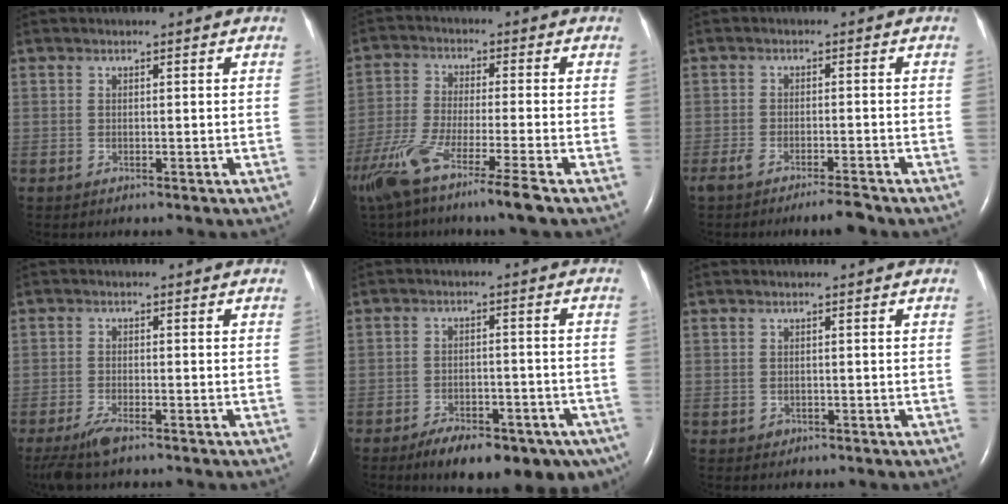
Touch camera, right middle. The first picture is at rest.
{"total": 12.6, "force": [-8.5, -0.8, 9.3], "torque": [-0.184, -0.043, -0.153]}
{"total": 4.5, "force": [-3.8, 0.2, 2.4], "torque": [-0.044, -0.006, -0.065]}
{"total": 4.4, "force": [-3.2, 0.6, 3.0], "torque": [-0.069, -0.013, -0.061]}
{"total": 14.6, "force": [-10.0, 6.1, 8.8], "torque": [-0.097, 0.007, -0.138]}
{"total": 0.5, "force": [-0.2, 0.5, 0.1], "torque": [-0.004, 0.002, -0.003]}